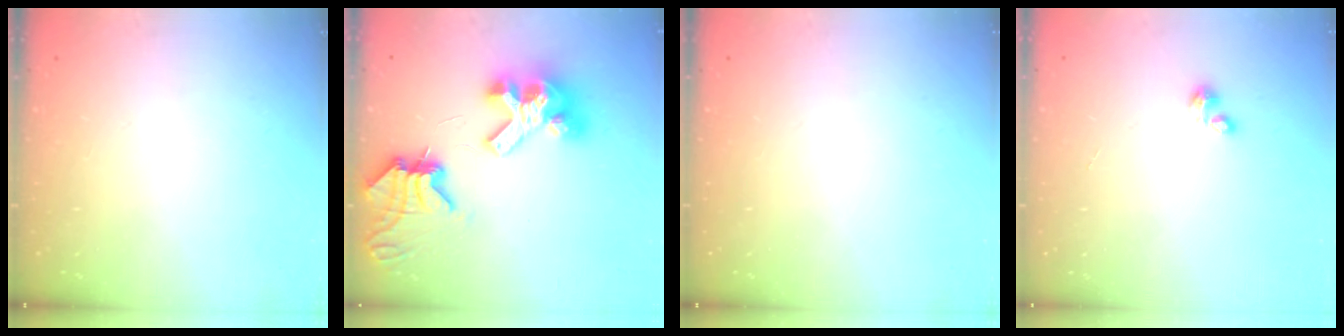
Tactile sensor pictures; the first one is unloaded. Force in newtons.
{"total": 12.5, "press": 12.4, "slide": 1.5}
{"total": 0.0}
{"total": 0.9, "press": 0.9, "slide": 0.1}